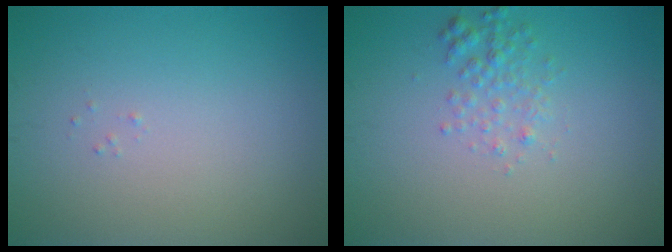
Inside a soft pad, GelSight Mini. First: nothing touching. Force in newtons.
{"total": 1.8, "press": 1.8, "slide": 0.1}